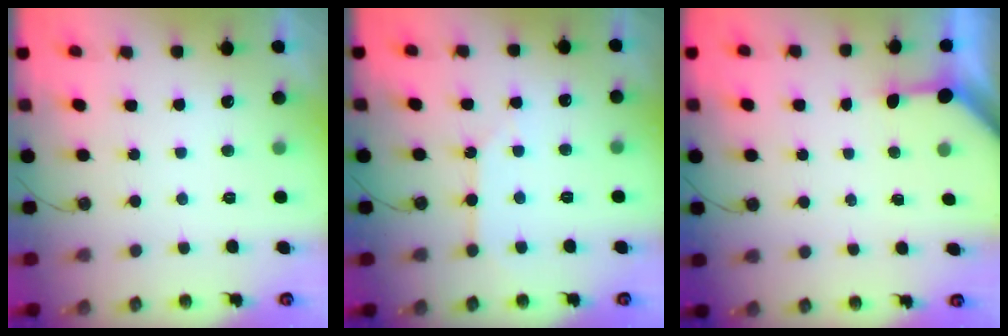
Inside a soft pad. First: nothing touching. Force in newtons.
{"total": 2.1, "press": 2.1, "slide": 0.3}
{"total": 2.9, "press": 2.8, "slide": 0.3}